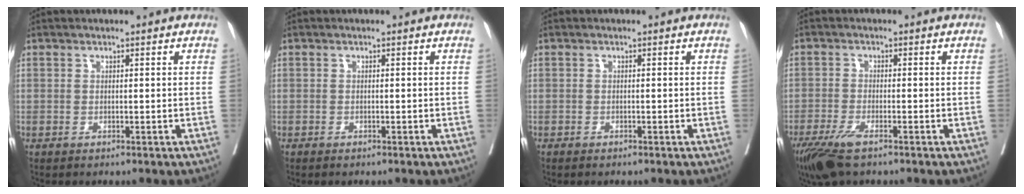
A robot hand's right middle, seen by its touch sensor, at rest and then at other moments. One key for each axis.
{"total": 0.6, "fx": -0.5, "fy": 0.1, "fz": 0.2, "tx": -0.008, "ty": -0.001, "tz": -0.010}
{"total": 1.0, "fx": -0.8, "fy": 0.3, "fz": 0.4, "tx": -0.009, "ty": -0.002, "tz": -0.013}
{"total": 5.8, "fx": -4.0, "fy": 1.1, "fz": 4.1, "tx": -0.080, "ty": -0.014, "tz": -0.071}